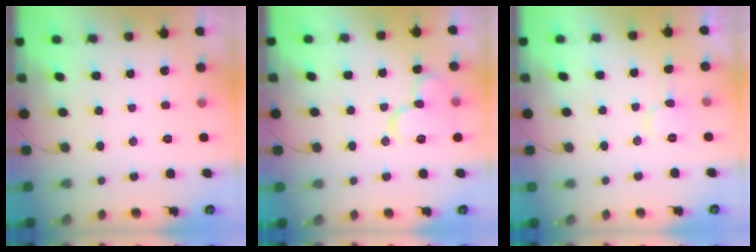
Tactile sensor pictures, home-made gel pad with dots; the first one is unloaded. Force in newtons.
{"total": 13.4, "press": 13.3, "slide": 1.6}
{"total": 5.2, "press": 5.1, "slide": 0.7}